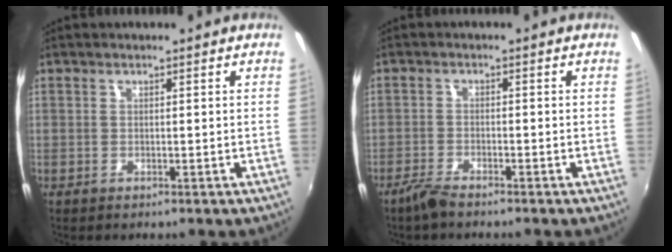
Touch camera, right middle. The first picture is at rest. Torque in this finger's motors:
{"motor_torque": [0.05, -0.05, 0.01, 0.01]}